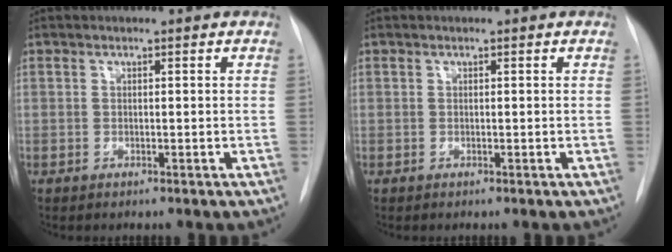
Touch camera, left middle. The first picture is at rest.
{"total": 0.0}